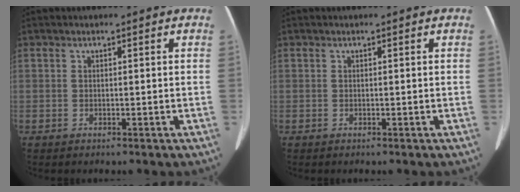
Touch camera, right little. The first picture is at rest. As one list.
[{"total": 0.0}]